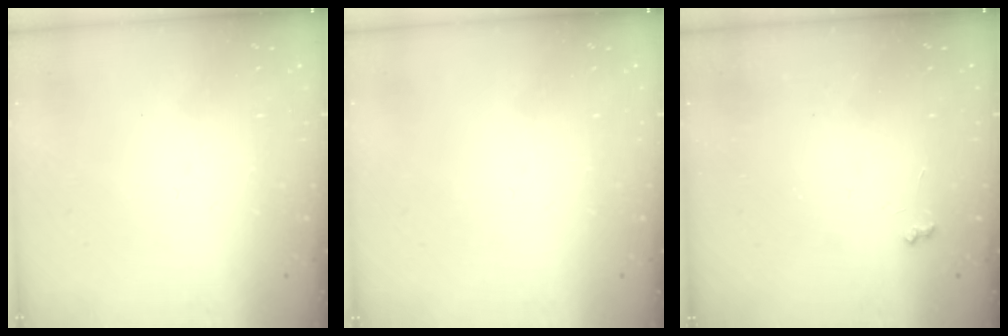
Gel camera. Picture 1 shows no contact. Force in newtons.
{"total": 0.0}
{"total": 3.0, "press": 3.0, "slide": 0.4}